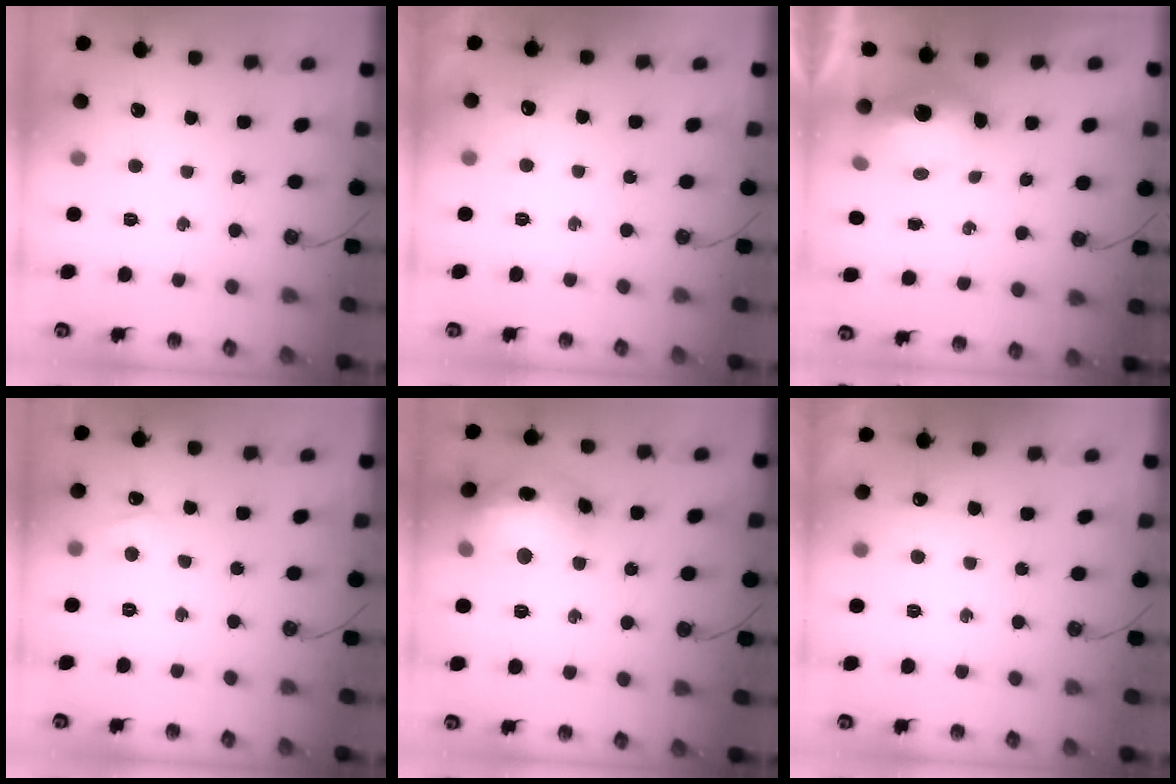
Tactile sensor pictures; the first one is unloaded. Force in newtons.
{"total": 3.7, "press": 3.5, "slide": 1.0}
{"total": 8.4, "press": 8.4, "slide": 0.9}
{"total": 2.3, "press": 2.2, "slide": 0.3}
{"total": 19.3, "press": 19.2, "slide": 1.7}
{"total": 4.7, "press": 3.9, "slide": 2.5}